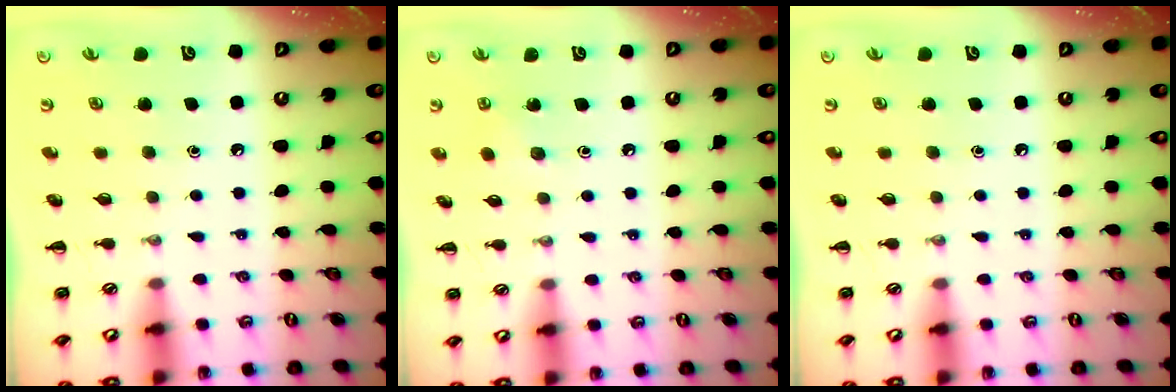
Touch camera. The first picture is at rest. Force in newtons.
{"total": 3.0, "press": 2.9, "slide": 0.8}
{"total": 0.0}